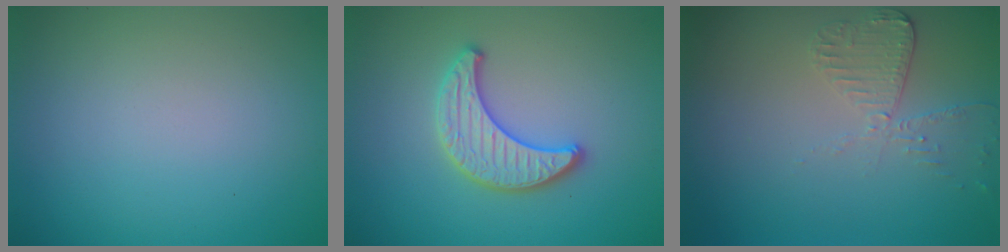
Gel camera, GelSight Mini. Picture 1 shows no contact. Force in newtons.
{"total": 3.3, "press": 3.3, "slide": 0.4}
{"total": 2.0, "press": 1.9, "slide": 0.6}